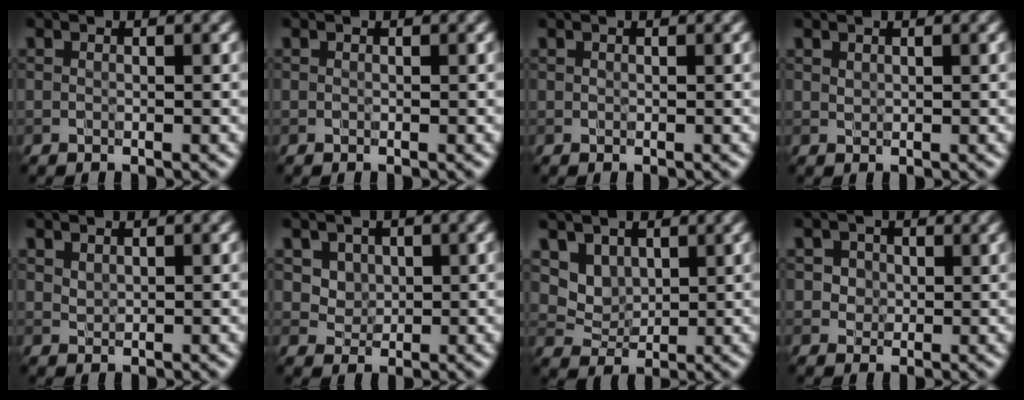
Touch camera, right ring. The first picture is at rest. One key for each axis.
{"total": 0.0}
{"total": 0.0}
{"total": 0.5, "fx": 0.5, "fy": 0.1, "fz": 0.0, "tx": -0.005, "ty": 0.001, "tz": 0.014}
{"total": 0.8, "fx": 0.8, "fy": 0.2, "fz": 0.1, "tx": -0.007, "ty": 0.001, "tz": 0.020}
{"total": 3.1, "fx": 1.6, "fy": 2.3, "fz": 1.2, "tx": -0.034, "ty": 0.000, "tz": 0.043}
{"total": 4.0, "fx": 2.6, "fy": 2.8, "fz": 1.4, "tx": -0.052, "ty": -0.020, "tz": 0.072}
{"total": 2.0, "fx": 1.0, "fy": 1.7, "fz": 0.6, "tx": -0.013, "ty": 0.002, "tz": 0.021}